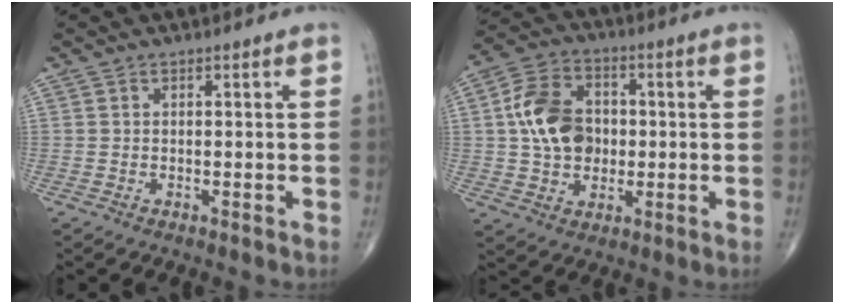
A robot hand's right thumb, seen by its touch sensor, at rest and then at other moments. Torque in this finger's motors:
{"motor_torque": [-0.52, 1.18, 1.00, 0.25, 0.08]}